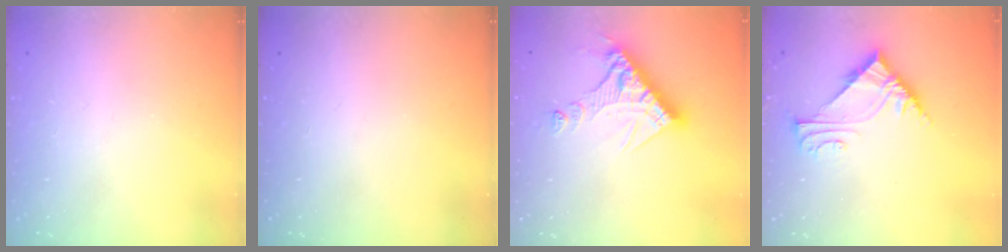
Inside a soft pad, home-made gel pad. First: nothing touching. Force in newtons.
{"total": 0.0}
{"total": 13.4, "press": 13.4, "slide": 1.3}
{"total": 6.3, "press": 6.3, "slide": 0.6}